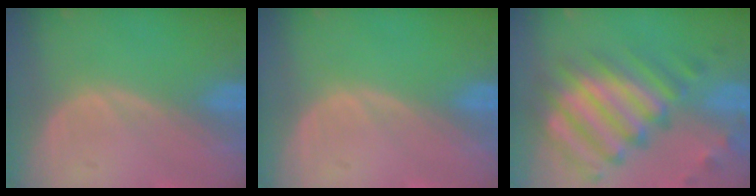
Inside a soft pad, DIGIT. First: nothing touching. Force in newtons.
{"total": 0.0}
{"total": 11.7, "press": 10.4, "slide": 5.3}